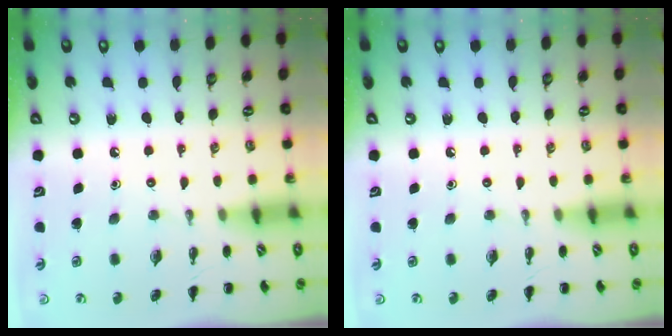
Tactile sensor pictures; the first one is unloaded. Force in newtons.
{"total": 0.0}